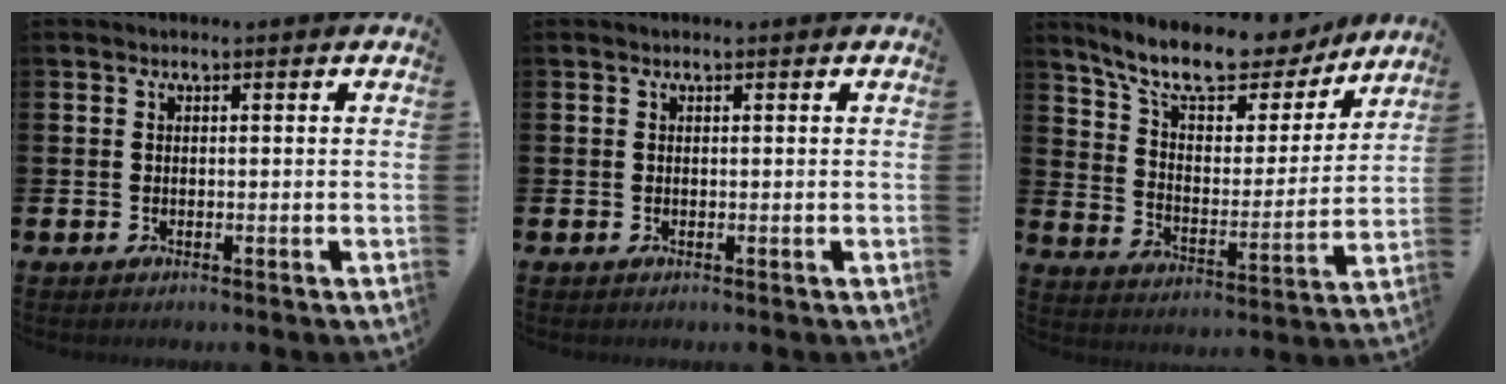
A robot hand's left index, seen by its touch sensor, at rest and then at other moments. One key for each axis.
{"total": 0.0}
{"total": 11.3, "fx": 9.7, "fy": 3.4, "fz": 4.7, "tx": -0.123, "ty": -0.063, "tz": 0.167}